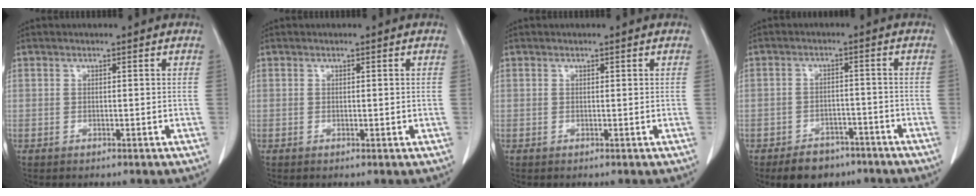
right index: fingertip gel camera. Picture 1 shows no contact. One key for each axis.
{"total": 0.5, "fx": 0.2, "fy": 0.3, "fz": 0.4, "tx": -0.004, "ty": 0.000, "tz": 0.006}
{"total": 0.0}
{"total": 6.5, "fx": -5.0, "fy": 3.7, "fz": 2.0, "tx": -0.032, "ty": 0.004, "tz": -0.074}